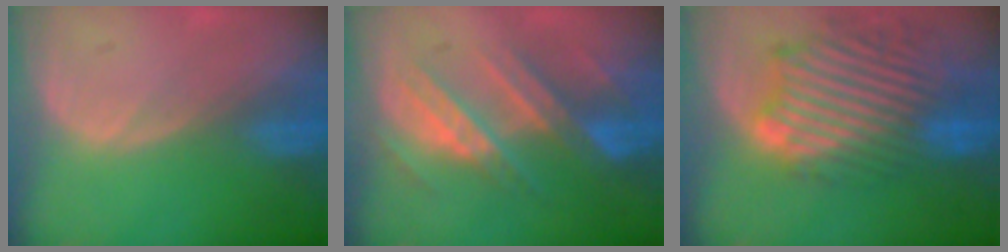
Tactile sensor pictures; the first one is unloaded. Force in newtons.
{"total": 9.0, "press": 7.9, "slide": 4.2}
{"total": 13.3, "press": 11.7, "slide": 6.4}